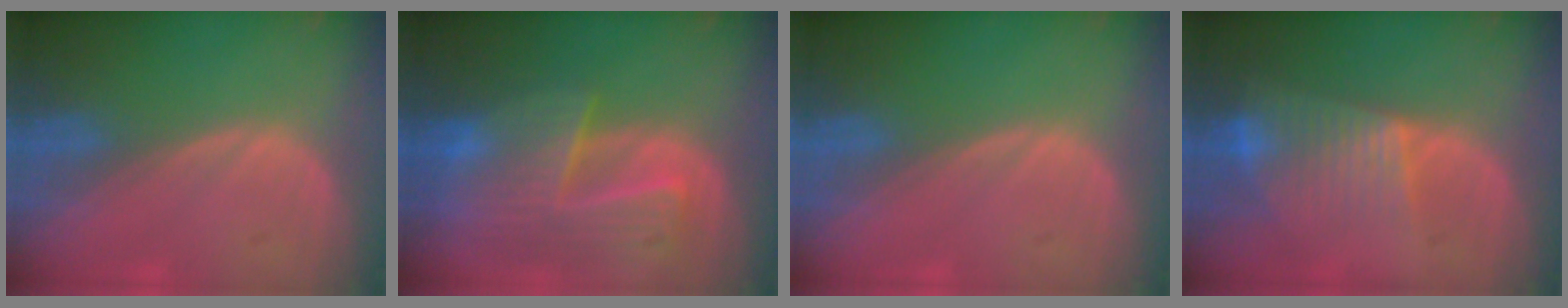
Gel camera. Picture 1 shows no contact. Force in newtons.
{"total": 9.9, "press": 8.6, "slide": 5.0}
{"total": 0.0}
{"total": 7.9, "press": 6.7, "slide": 4.2}